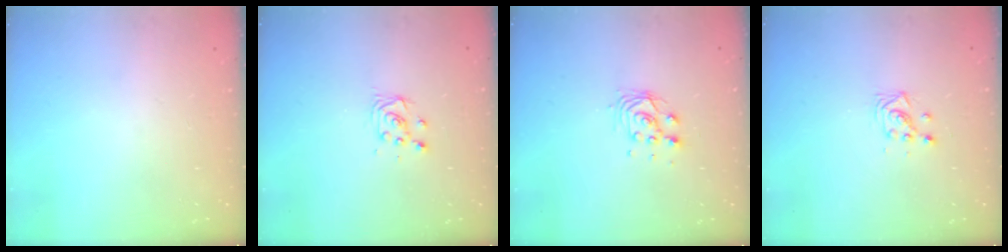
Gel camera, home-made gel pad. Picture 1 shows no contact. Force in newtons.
{"total": 4.0, "press": 3.9, "slide": 0.5}
{"total": 5.9, "press": 5.9, "slide": 0.2}
{"total": 3.5, "press": 3.5, "slide": 0.3}